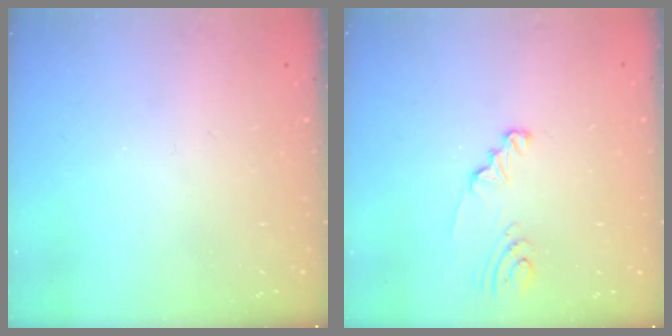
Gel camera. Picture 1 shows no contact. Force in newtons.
{"total": 2.8, "press": 2.8, "slide": 0.3}